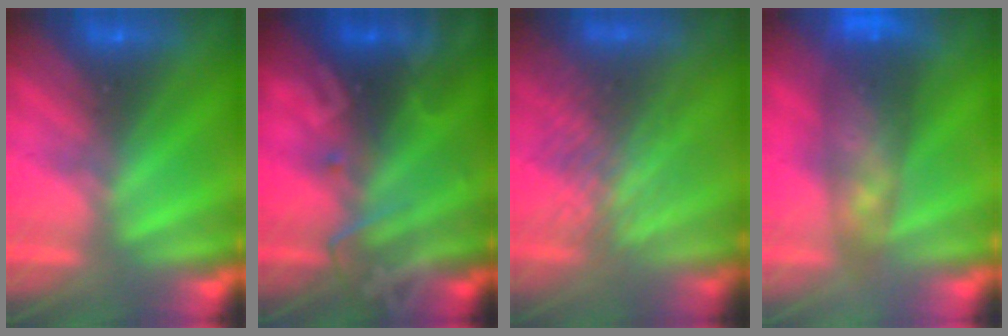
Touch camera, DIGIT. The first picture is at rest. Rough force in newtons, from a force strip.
{"total": 2.8}
{"total": 3.8}
{"total": 7.6}